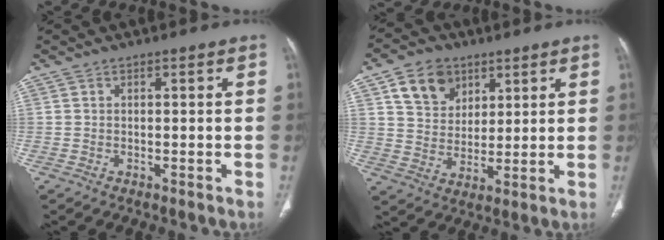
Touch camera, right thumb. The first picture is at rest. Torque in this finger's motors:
{"motor_torque": [0.07, 0.16, 0.32, -0.29, 0.05]}